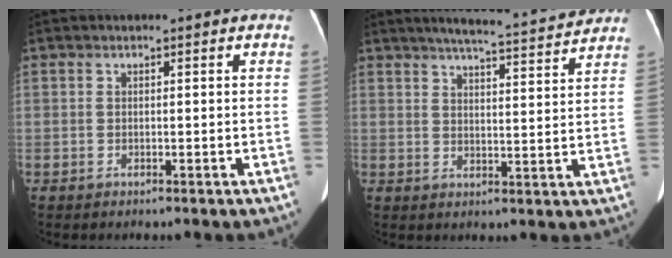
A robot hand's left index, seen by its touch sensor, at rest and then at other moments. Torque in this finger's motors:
{"motor_torque": [-0.09, -0.59, 0.00, 0.03]}